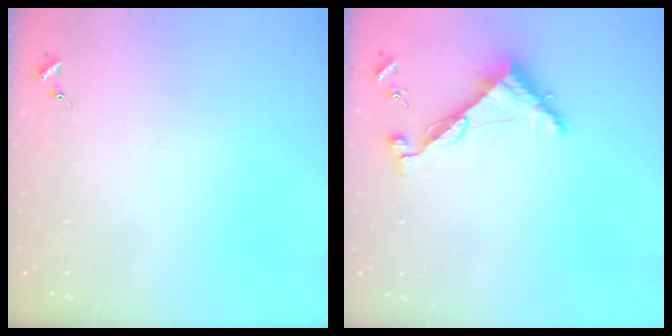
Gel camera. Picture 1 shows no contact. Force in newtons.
{"total": 6.8, "press": 6.8, "slide": 0.3}